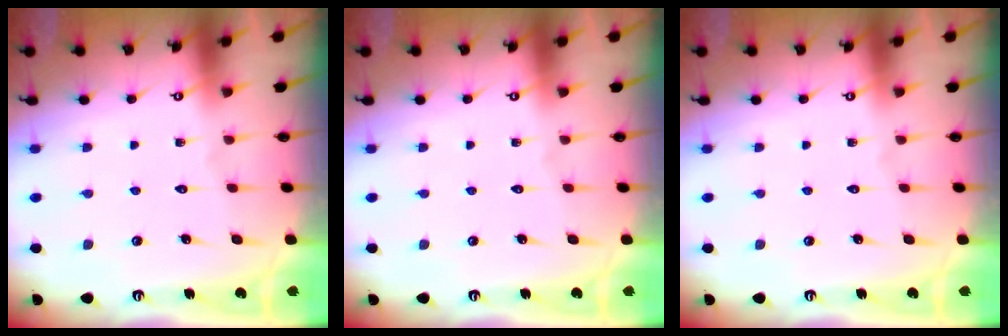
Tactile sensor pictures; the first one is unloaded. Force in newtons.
{"total": 0.0}
{"total": 0.0}